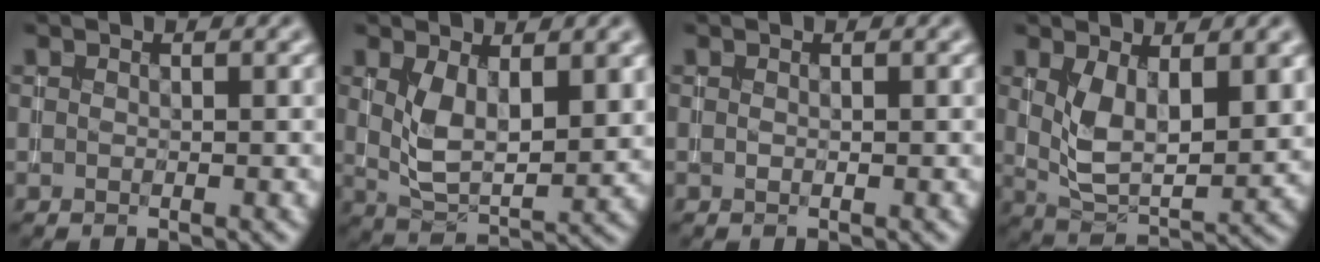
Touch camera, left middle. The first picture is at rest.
{"total": 5.5, "force": [1.5, 2.6, 4.6], "torque": [-0.095, -0.009, 0.038]}
{"total": 0.0}
{"total": 6.4, "force": [1.6, 3.0, 5.4], "torque": [-0.110, -0.012, 0.038]}